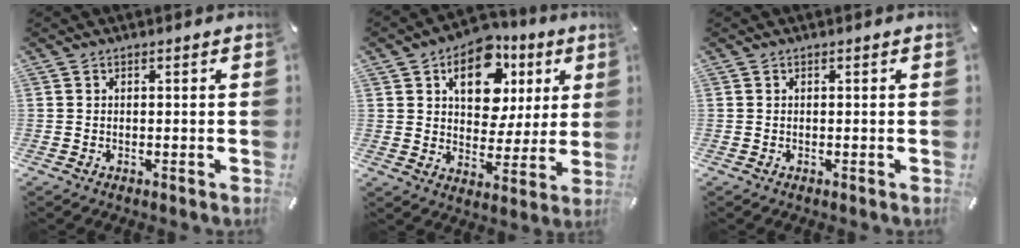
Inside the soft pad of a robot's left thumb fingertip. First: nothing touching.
{"total": 14.5, "force": [6.5, 10.1, 8.1], "torque": [-0.111, -0.024, 0.113]}
{"total": 0.0}